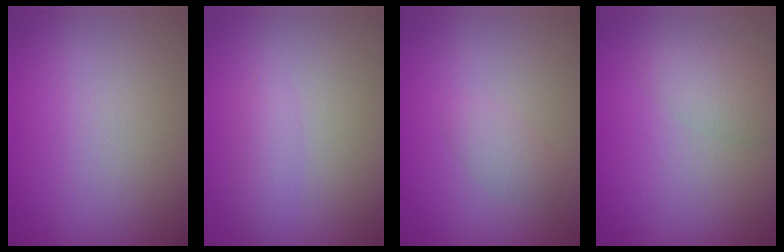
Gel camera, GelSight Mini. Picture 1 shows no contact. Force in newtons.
{"total": 1.4, "press": 1.4, "slide": 0.1}
{"total": 1.2, "press": 1.2, "slide": 0.0}
{"total": 2.1, "press": 2.1, "slide": 0.1}